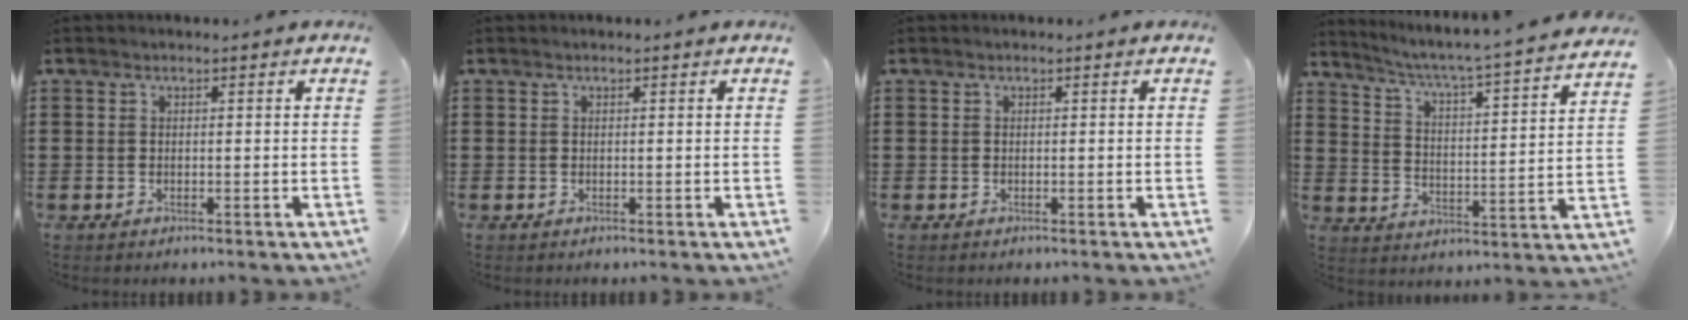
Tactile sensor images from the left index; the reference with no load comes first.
{"total": 0.0}
{"total": 0.0}
{"total": 4.1, "force": [3.6, -1.1, 1.6], "torque": [-0.050, -0.045, 0.048]}